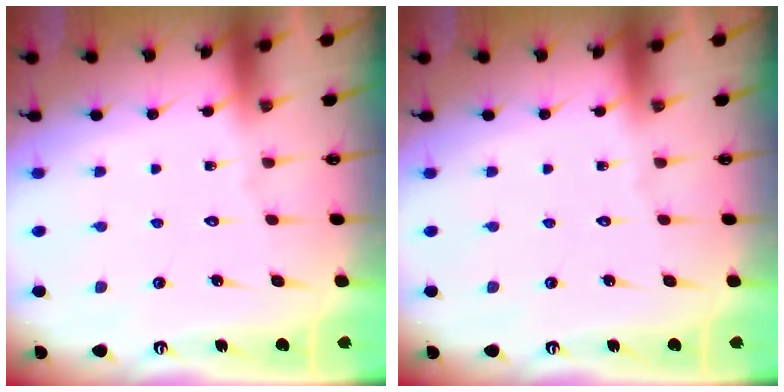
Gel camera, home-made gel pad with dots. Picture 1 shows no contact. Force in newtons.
{"total": 0.0}